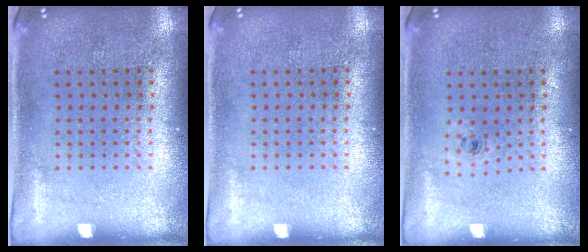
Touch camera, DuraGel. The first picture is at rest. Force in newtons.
{"total": 0.0}
{"total": 0.5, "press": 0.3, "slide": 0.4}